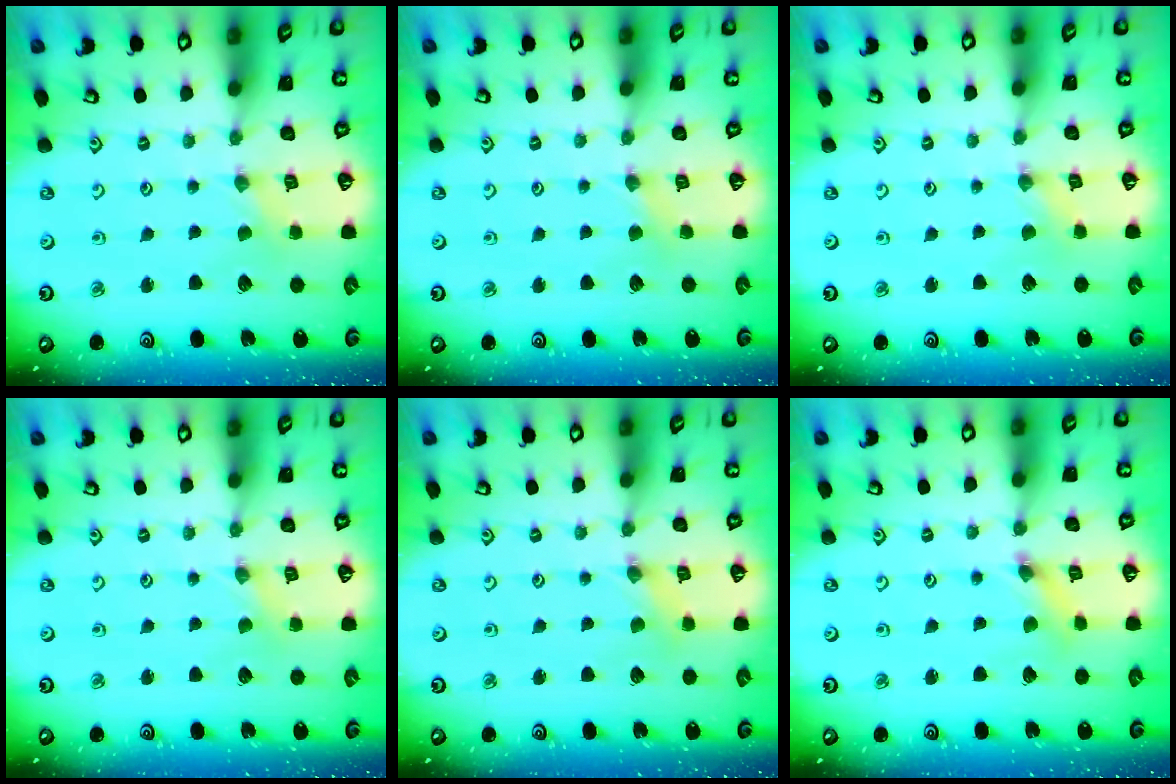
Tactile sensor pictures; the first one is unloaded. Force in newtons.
{"total": 2.0, "press": 2.0, "slide": 0.4}
{"total": 0.8, "press": 0.8, "slide": 0.2}
{"total": 0.0}
{"total": 0.5, "press": 0.5, "slide": 0.1}
{"total": 2.5, "press": 2.5, "slide": 0.1}